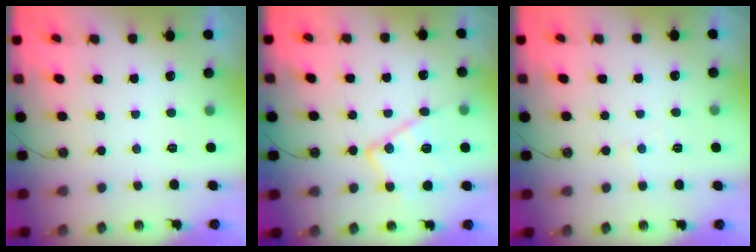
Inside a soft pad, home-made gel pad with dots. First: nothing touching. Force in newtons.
{"total": 16.1, "press": 16.1, "slide": 1.0}
{"total": 3.0, "press": 2.9, "slide": 0.6}